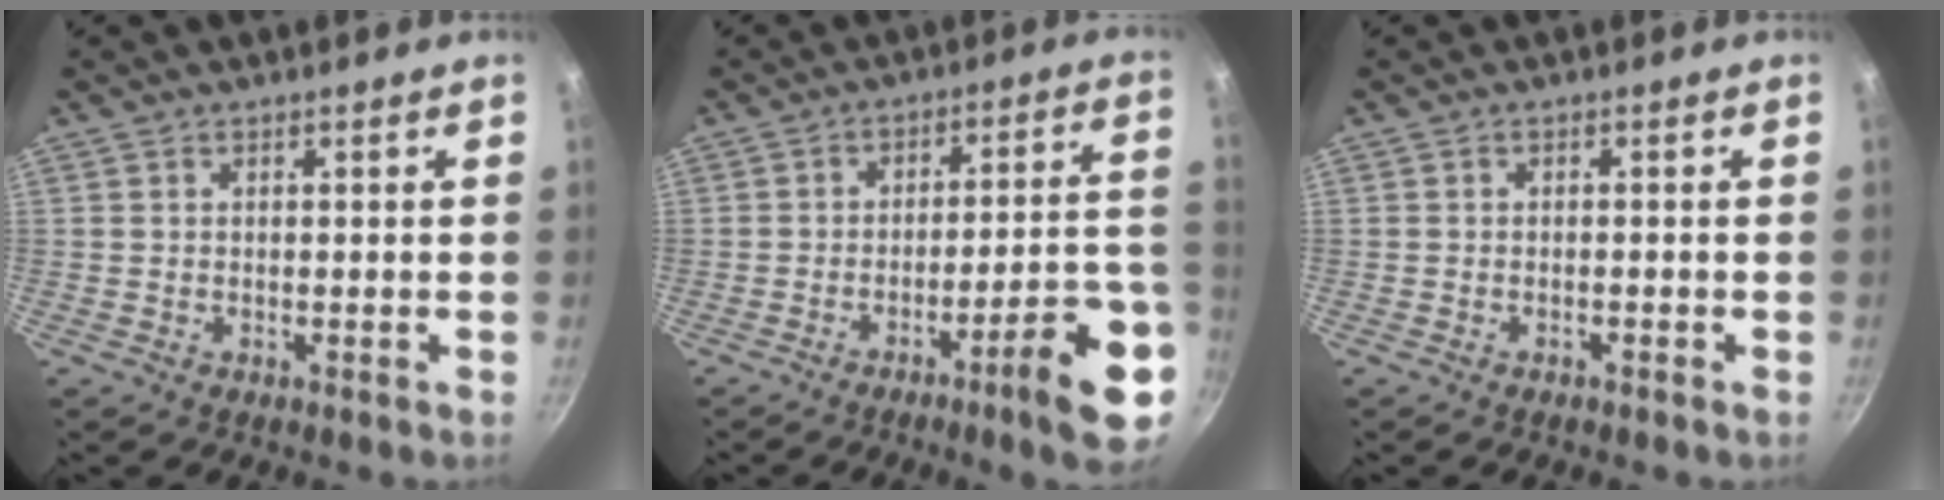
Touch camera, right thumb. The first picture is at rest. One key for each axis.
{"total": 13.2, "fx": -6.8, "fy": 2.4, "fz": 11.0, "tx": -0.134, "ty": 0.050, "tz": -0.093}
{"total": 0.7, "fx": -0.5, "fy": 0.1, "fz": 0.4, "tx": -0.013, "ty": 0.006, "tz": -0.008}